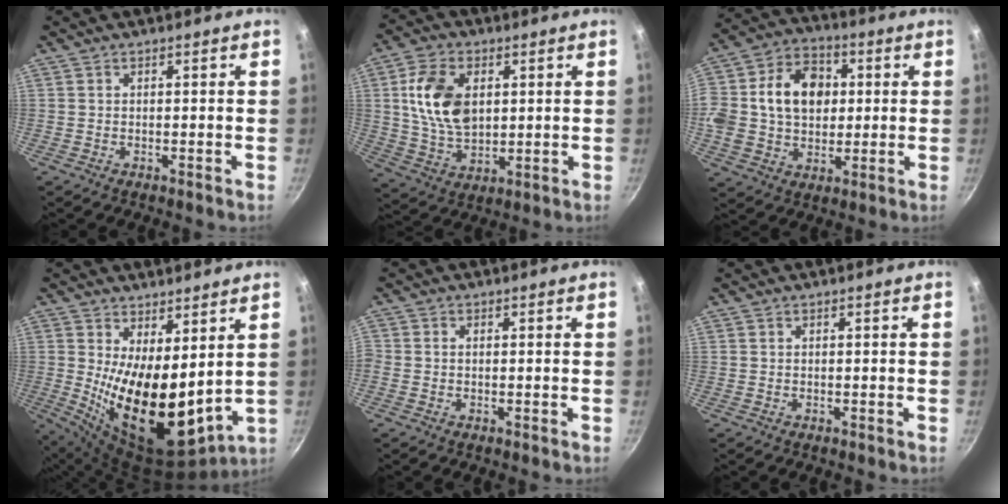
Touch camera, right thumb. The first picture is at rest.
{"total": 13.3, "force": [2.7, 8.6, 9.7], "torque": [-0.164, -0.010, 0.056]}
{"total": 18.7, "force": [2.4, 14.3, 11.8], "torque": [-0.196, 0.028, 0.030]}
{"total": 17.7, "force": [3.3, 8.3, 15.3], "torque": [-0.223, -0.060, 0.073]}
{"total": 1.0, "force": [-0.1, 0.8, 0.5], "torque": [-0.011, 0.003, -0.004]}
{"total": 0.0}